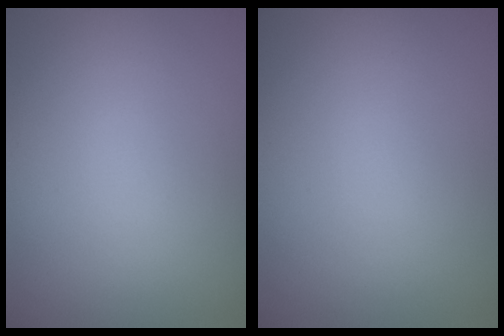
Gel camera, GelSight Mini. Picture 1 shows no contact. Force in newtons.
{"total": 0.0}